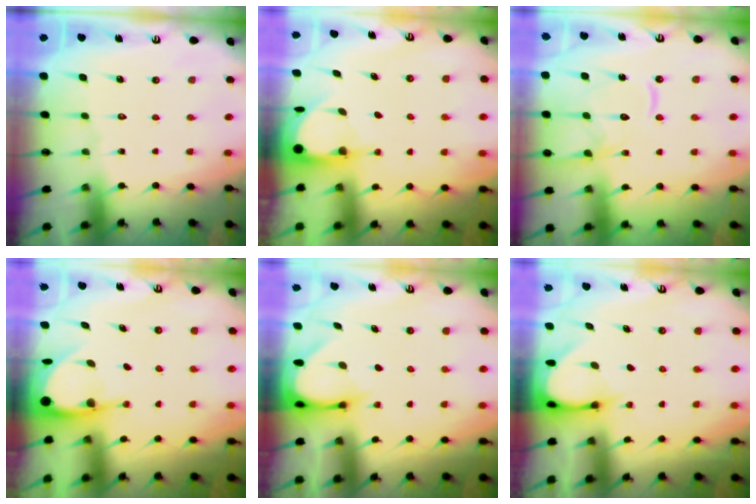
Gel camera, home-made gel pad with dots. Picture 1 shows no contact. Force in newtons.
{"total": 3.9, "press": 3.9, "slide": 0.3}
{"total": 13.4, "press": 13.4, "slide": 1.4}
{"total": 5.3, "press": 5.3, "slide": 0.4}
{"total": 3.2, "press": 3.2, "slide": 0.3}
{"total": 3.4, "press": 3.4, "slide": 0.3}